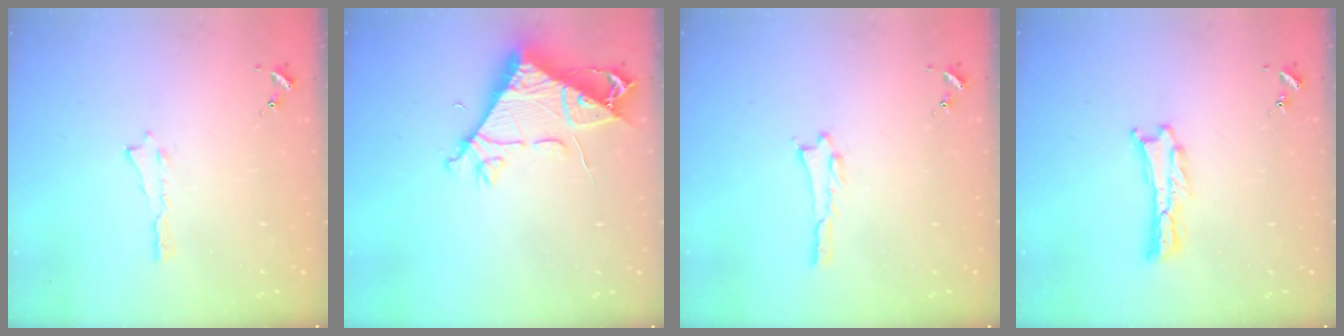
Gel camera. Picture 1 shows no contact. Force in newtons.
{"total": 8.0, "press": 8.0, "slide": 0.7}
{"total": 0.0}
{"total": 0.6, "press": 0.5, "slide": 0.2}